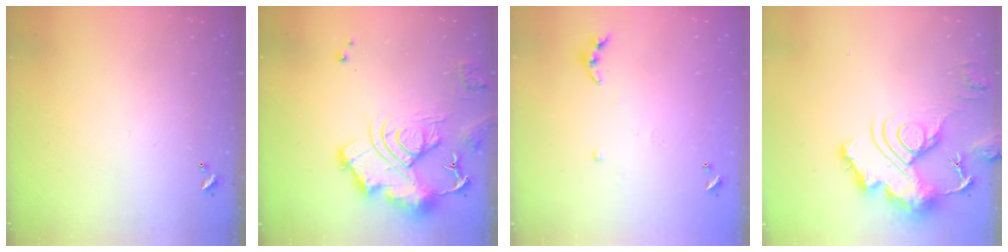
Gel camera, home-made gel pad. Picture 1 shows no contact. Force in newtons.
{"total": 16.2, "press": 16.1, "slide": 1.7}
{"total": 3.8, "press": 3.8, "slide": 0.3}
{"total": 16.4, "press": 16.3, "slide": 1.5}